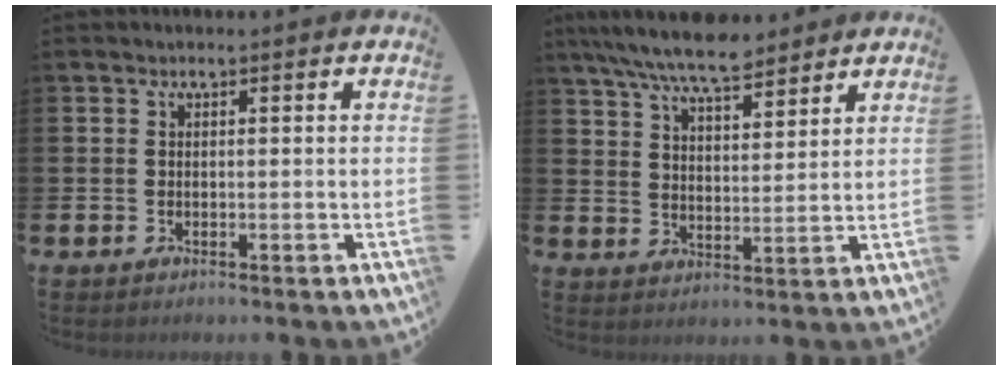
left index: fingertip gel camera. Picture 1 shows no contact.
{"total": 8.3, "force": [7.6, 1.6, 3.0], "torque": [-0.078, -0.029, 0.138]}